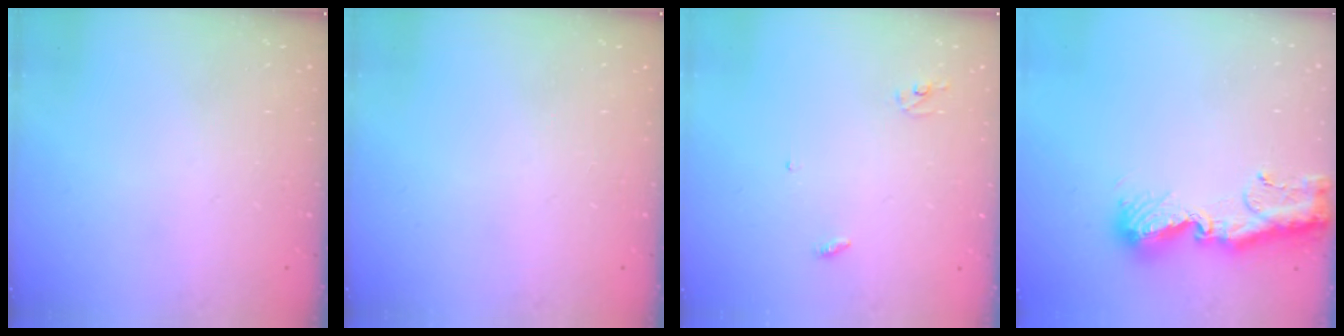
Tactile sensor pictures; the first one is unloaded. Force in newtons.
{"total": 0.0}
{"total": 2.8, "press": 2.8, "slide": 0.2}
{"total": 12.2, "press": 12.1, "slide": 0.8}